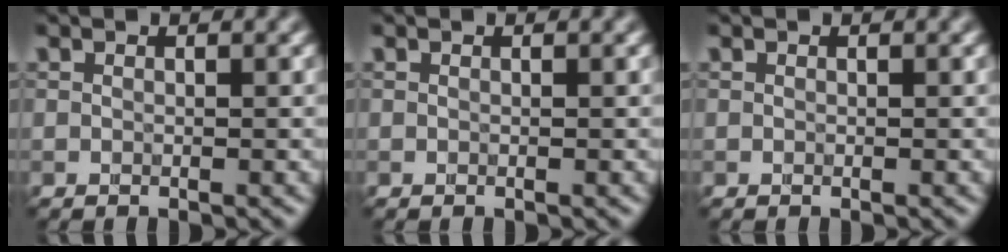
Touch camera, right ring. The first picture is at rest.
{"total": 0.0}
{"total": 0.0}